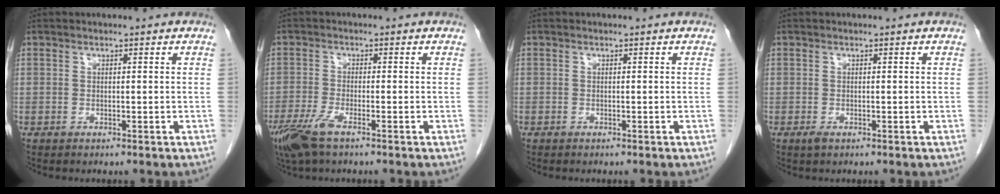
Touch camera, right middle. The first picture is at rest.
{"total": 5.4, "force": [-3.5, 1.0, 4.1], "torque": [-0.089, -0.015, -0.066]}
{"total": 0.0}
{"total": 0.8, "force": [-0.4, 0.3, 0.6], "torque": [-0.012, -0.002, -0.004]}